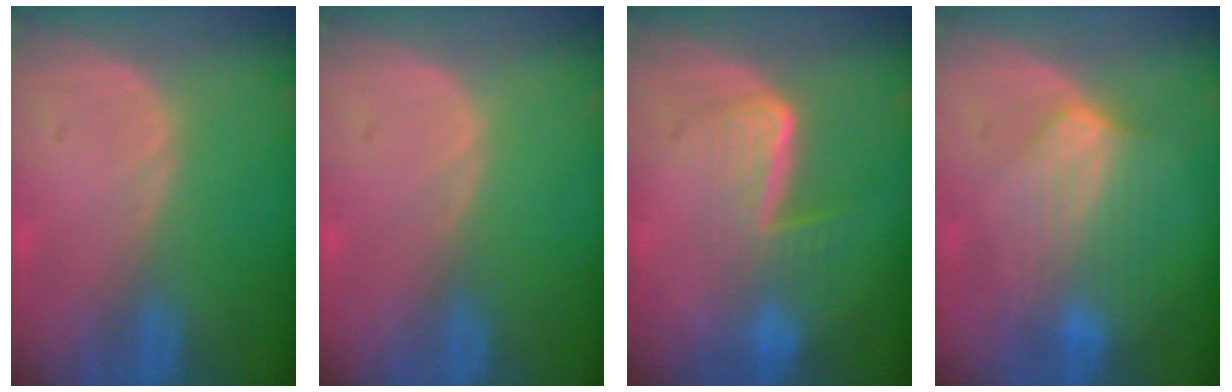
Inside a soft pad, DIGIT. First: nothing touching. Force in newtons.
{"total": 0.0}
{"total": 6.7, "press": 5.7, "slide": 3.6}
{"total": 7.4, "press": 6.6, "slide": 3.2}